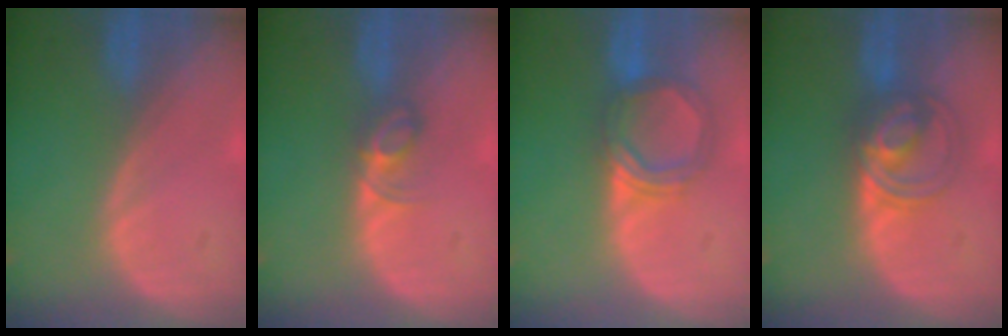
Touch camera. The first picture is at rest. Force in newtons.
{"total": 2.8, "press": 2.8, "slide": 0.4}
{"total": 5.5, "press": 5.2, "slide": 1.8}
{"total": 5.9, "press": 5.9, "slide": 0.7}